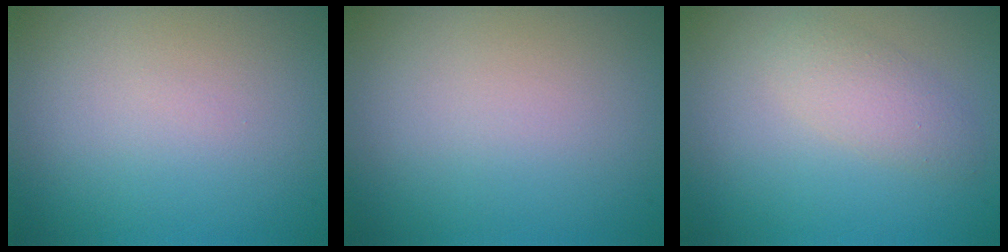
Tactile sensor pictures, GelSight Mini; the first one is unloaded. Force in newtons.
{"total": 0.0}
{"total": 2.3, "press": 2.3, "slide": 0.1}